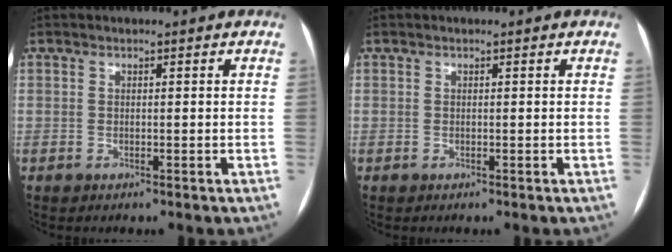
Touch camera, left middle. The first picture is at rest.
{"total": 0.0}